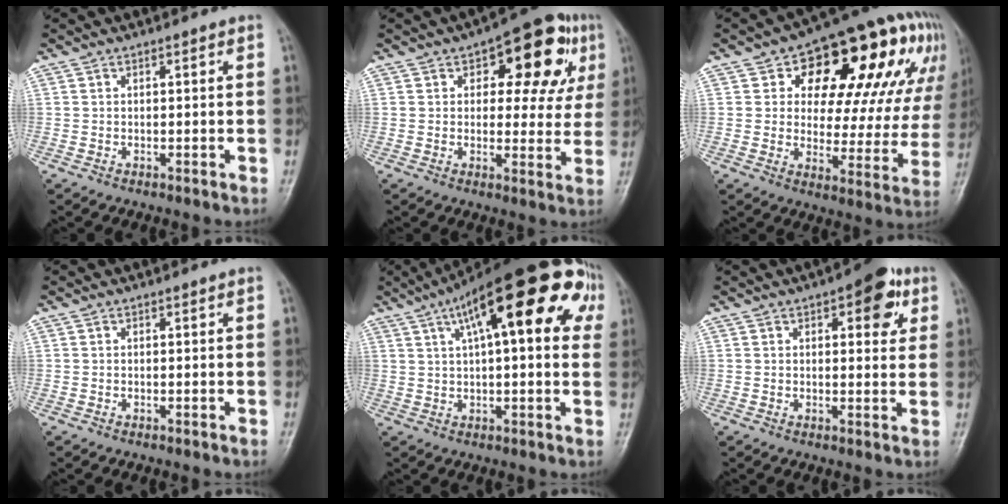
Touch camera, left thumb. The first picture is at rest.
{"total": 15.0, "force": [5.7, 7.8, 11.5], "torque": [-0.088, 0.008, 0.066]}
{"total": 25.6, "force": [10.1, 13.0, 19.5], "torque": [-0.218, 0.021, 0.147]}
{"total": 0.0}
{"total": 23.7, "force": [9.0, 8.0, 20.4], "torque": [-0.290, 0.035, 0.127]}
{"total": 8.0, "force": [3.5, 3.6, 6.1], "torque": [-0.045, -0.006, 0.035]}